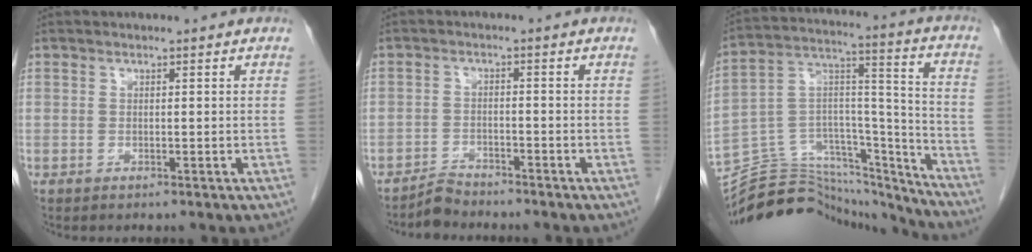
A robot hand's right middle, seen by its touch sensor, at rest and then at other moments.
{"total": 2.7, "force": [-2.7, 0.3, -0.1], "torque": [0.003, -0.008, -0.050]}
{"total": 27.7, "force": [-26.0, 7.0, 6.8], "torque": [-0.129, 0.040, -0.393]}